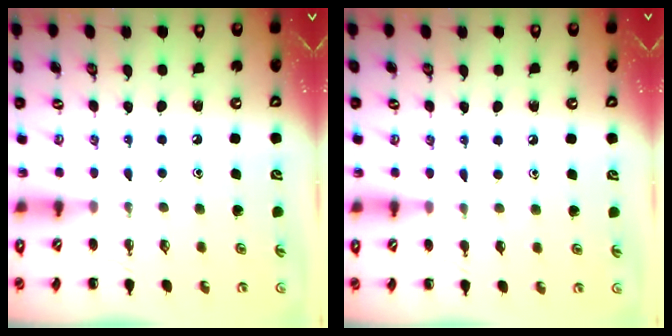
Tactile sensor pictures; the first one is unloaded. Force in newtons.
{"total": 2.9, "press": 2.6, "slide": 1.2}